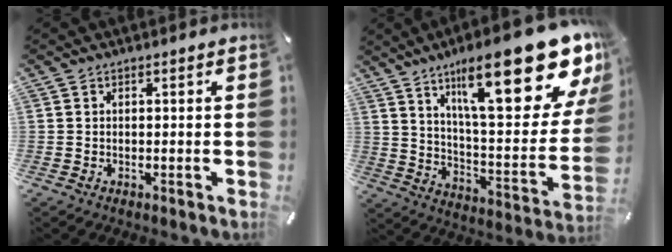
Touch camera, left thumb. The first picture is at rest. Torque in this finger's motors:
{"motor_torque": [2.58, 2.43, 2.06, -0.71, 0.58]}